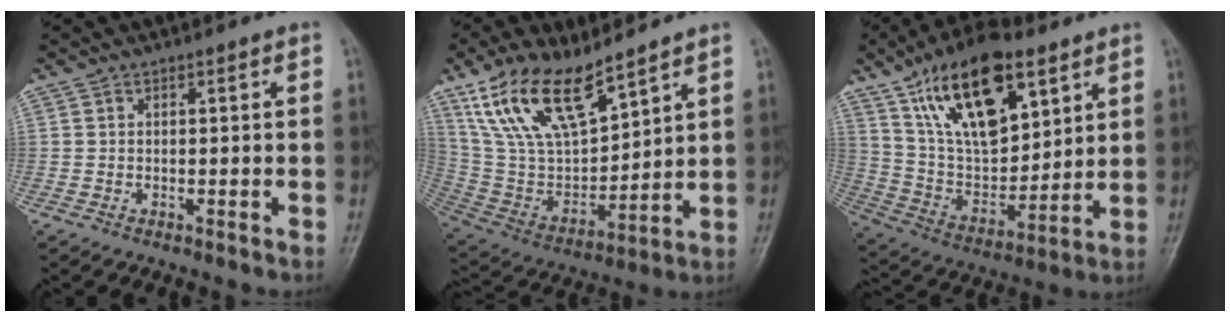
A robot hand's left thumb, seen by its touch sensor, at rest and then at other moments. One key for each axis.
{"total": 18.2, "fx": 12.2, "fy": 7.4, "fz": 11.3, "tx": -0.185, "ty": -0.051, "tz": 0.249}
{"total": 22.2, "fx": 11.7, "fy": 10.8, "fz": 15.5, "tx": -0.231, "ty": -0.045, "tz": 0.217}